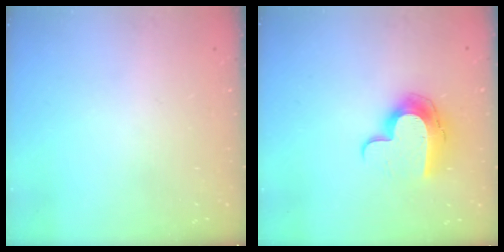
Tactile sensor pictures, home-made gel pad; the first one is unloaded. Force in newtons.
{"total": 12.2, "press": 12.2, "slide": 0.3}